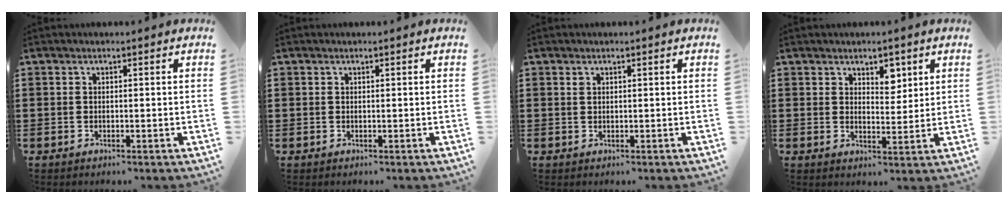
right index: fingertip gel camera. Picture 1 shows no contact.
{"total": 0.7, "force": [0.3, 0.6, 0.0], "torque": [-0.002, 0.002, 0.006]}
{"total": 0.7, "force": [0.4, 0.5, 0.4], "torque": [-0.009, 0.002, 0.008]}
{"total": 3.7, "force": [2.5, 2.2, 1.5], "torque": [-0.021, 0.006, 0.043]}